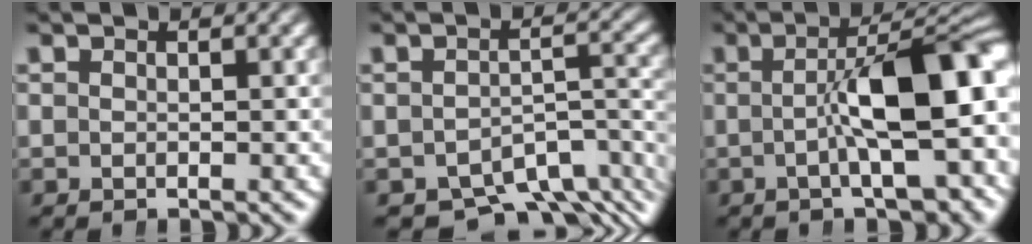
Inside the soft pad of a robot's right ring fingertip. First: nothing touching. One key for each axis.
{"total": 8.4, "fx": -6.6, "fy": 3.5, "fz": 3.8, "tx": -0.025, "ty": -0.023, "tz": -0.092}
{"total": 8.6, "fx": -1.2, "fy": 2.1, "fz": 8.3, "tx": -0.122, "ty": 0.007, "tz": -0.014}